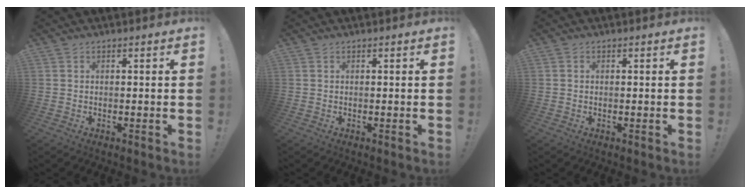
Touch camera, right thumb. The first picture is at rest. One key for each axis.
{"total": 0.0}
{"total": 0.0}